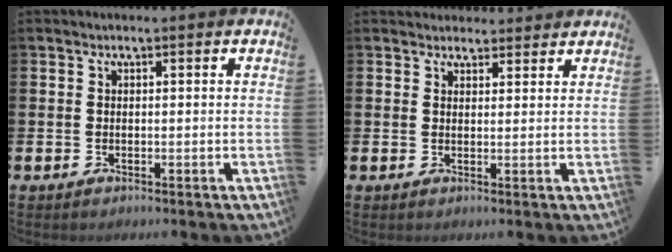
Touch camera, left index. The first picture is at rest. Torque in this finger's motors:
{"motor_torque": [1.05, -1.08, 0.06, 0.00]}